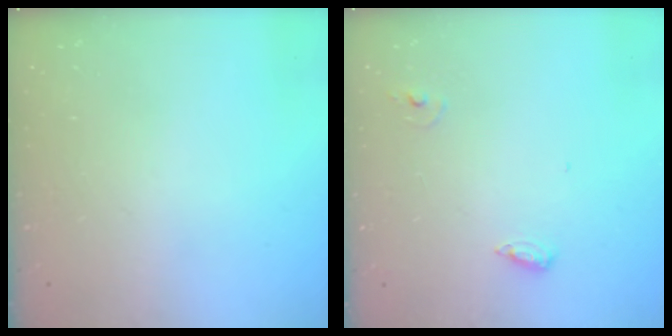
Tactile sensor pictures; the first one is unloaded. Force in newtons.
{"total": 6.0, "press": 5.8, "slide": 1.5}